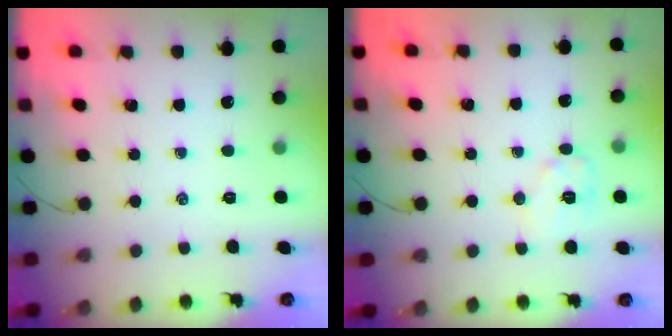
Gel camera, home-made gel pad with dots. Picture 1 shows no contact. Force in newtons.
{"total": 7.4, "press": 7.4, "slide": 0.2}